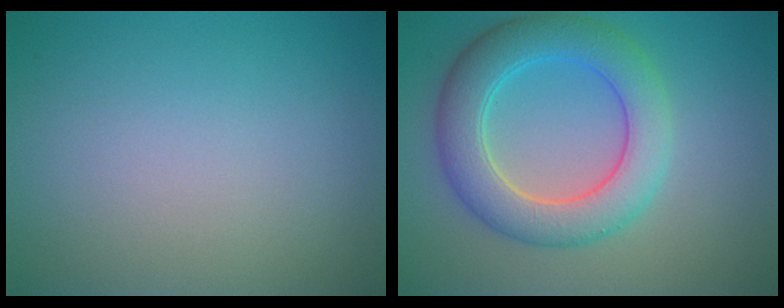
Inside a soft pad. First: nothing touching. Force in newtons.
{"total": 6.5, "press": 6.5, "slide": 0.3}